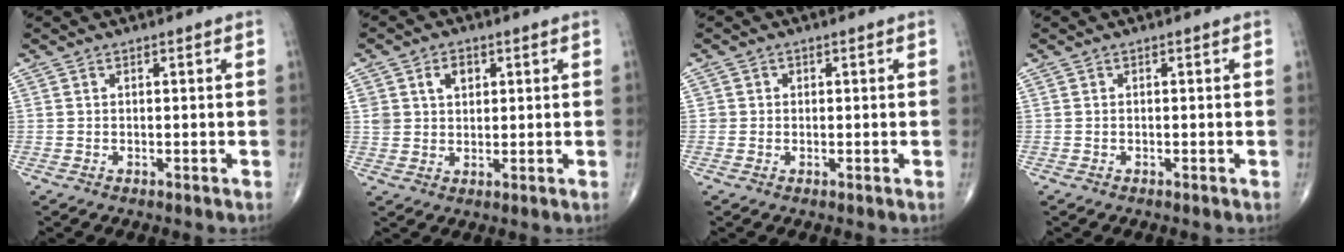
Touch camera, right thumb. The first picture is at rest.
{"total": 5.0, "force": [2.0, 3.7, 2.7], "torque": [-0.022, -0.008, 0.035]}
{"total": 1.1, "force": [0.1, 1.1, 0.0], "torque": [0.012, 0.006, -0.002]}
{"total": 0.0}